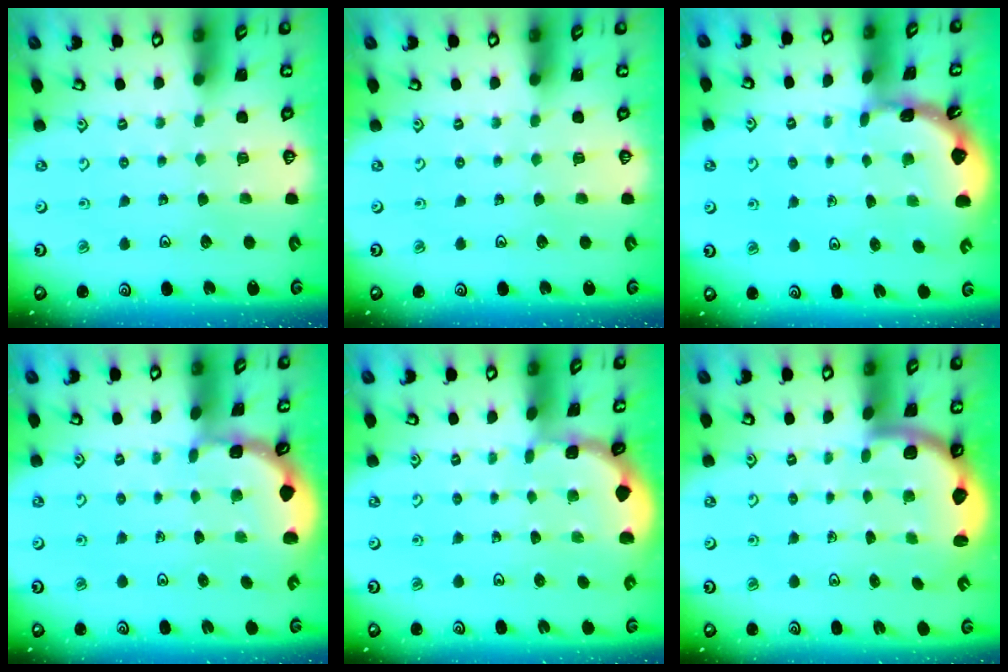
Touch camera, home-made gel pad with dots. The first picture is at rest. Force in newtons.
{"total": 0.0}
{"total": 1.6, "press": 1.6, "slide": 0.2}
{"total": 1.1, "press": 1.1, "slide": 0.3}
{"total": 0.9, "press": 0.8, "slide": 0.2}
{"total": 2.5, "press": 2.2, "slide": 1.2}